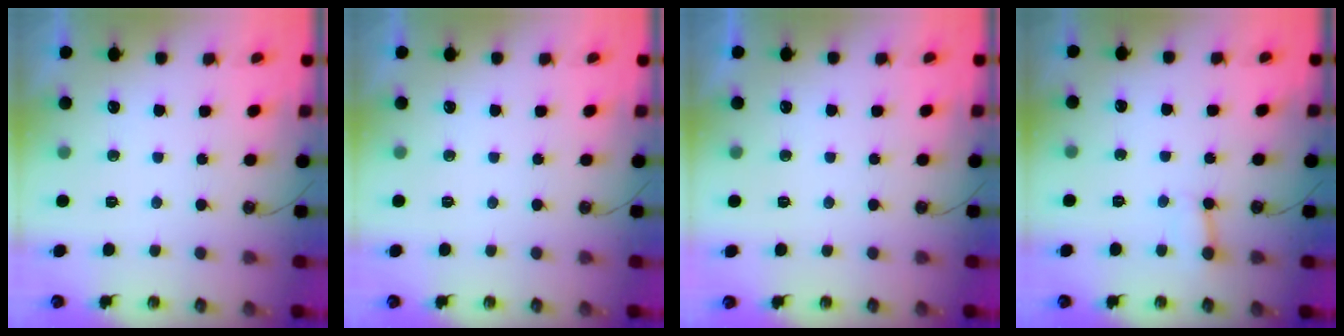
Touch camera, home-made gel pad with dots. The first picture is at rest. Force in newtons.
{"total": 0.0}
{"total": 0.0}
{"total": 4.1, "press": 4.1, "slide": 0.3}